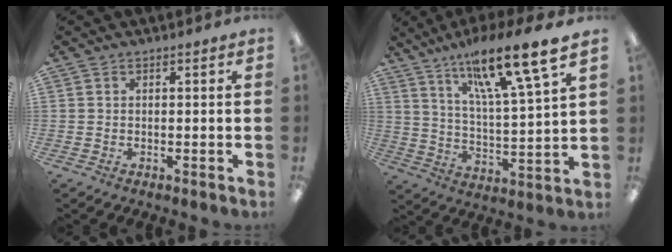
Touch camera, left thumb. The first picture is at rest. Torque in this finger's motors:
{"motor_torque": [0.42, 0.38, -0.12, -0.04, 0.13]}